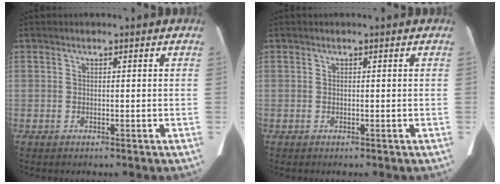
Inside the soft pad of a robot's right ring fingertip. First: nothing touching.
{"total": 0.0}